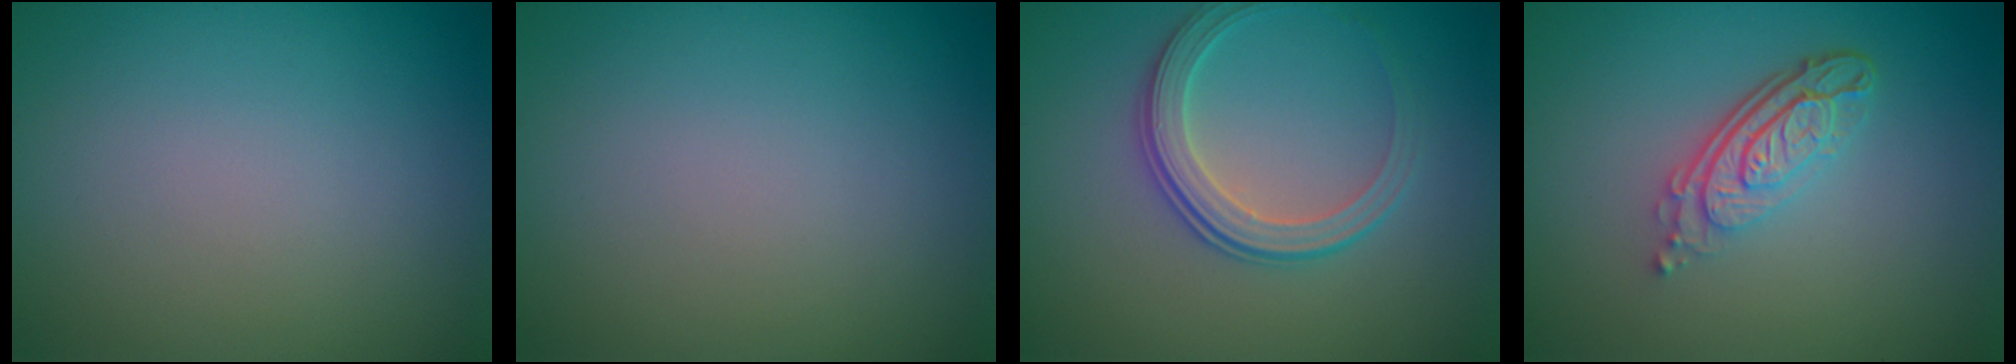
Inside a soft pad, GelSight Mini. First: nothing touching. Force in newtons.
{"total": 0.0}
{"total": 3.3, "press": 2.8, "slide": 1.8}
{"total": 4.3, "press": 3.0, "slide": 3.1}